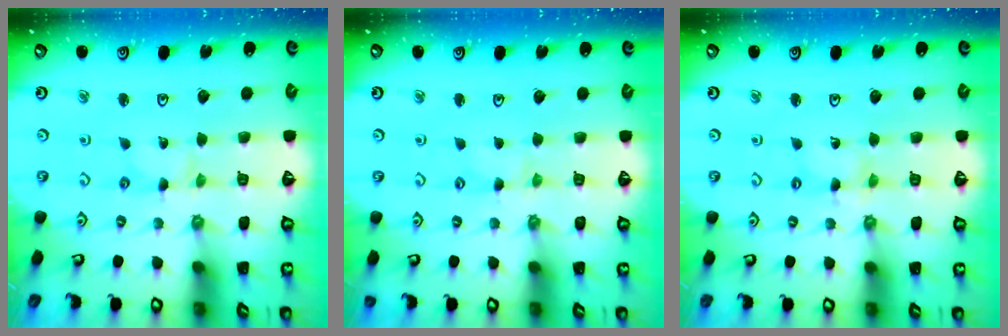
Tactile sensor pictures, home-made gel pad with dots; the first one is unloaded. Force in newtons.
{"total": 1.6, "press": 1.6, "slide": 0.3}
{"total": 1.4, "press": 1.4, "slide": 0.1}